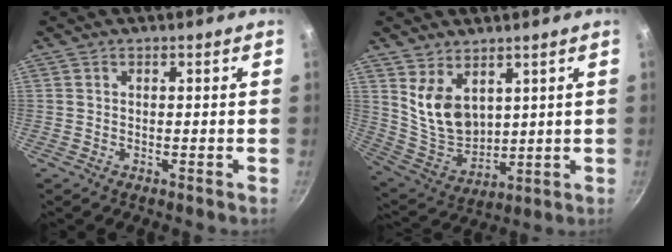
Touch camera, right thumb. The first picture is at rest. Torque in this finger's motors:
{"motor_torque": [-0.34, 0.88, 0.57, 0.32, 0.14]}